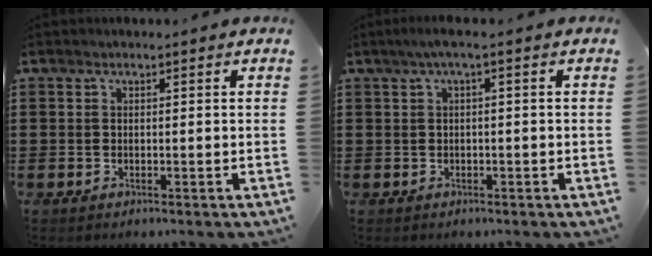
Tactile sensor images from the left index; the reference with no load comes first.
{"total": 2.0, "force": [-0.3, 0.0, 2.0], "torque": [-0.034, 0.000, -0.007]}